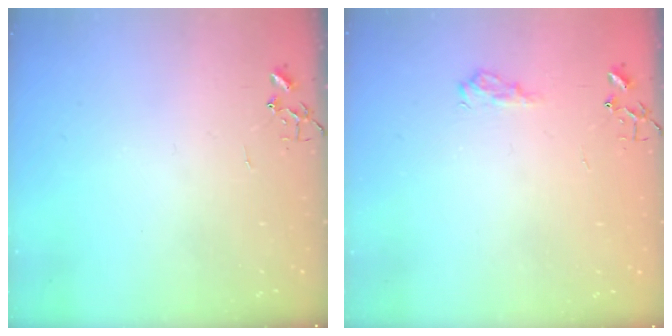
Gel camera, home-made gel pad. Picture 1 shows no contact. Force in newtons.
{"total": 8.2, "press": 8.2, "slide": 0.9}